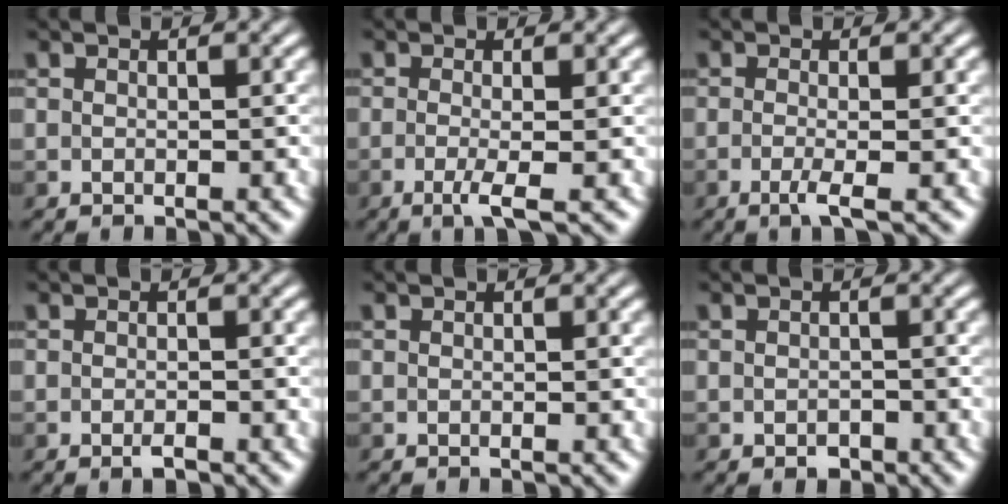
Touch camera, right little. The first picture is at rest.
{"total": 3.1, "force": [-1.5, 0.4, 2.7], "torque": [-0.060, -0.010, -0.026]}
{"total": 2.6, "force": [-1.4, 0.3, 2.2], "torque": [-0.048, -0.009, -0.024]}
{"total": 0.9, "force": [-0.7, -0.1, 0.6], "torque": [-0.010, -0.002, -0.014]}
{"total": 0.0}
{"total": 0.9, "force": [-0.8, 0.3, 0.1], "torque": [0.000, -0.001, -0.011]}